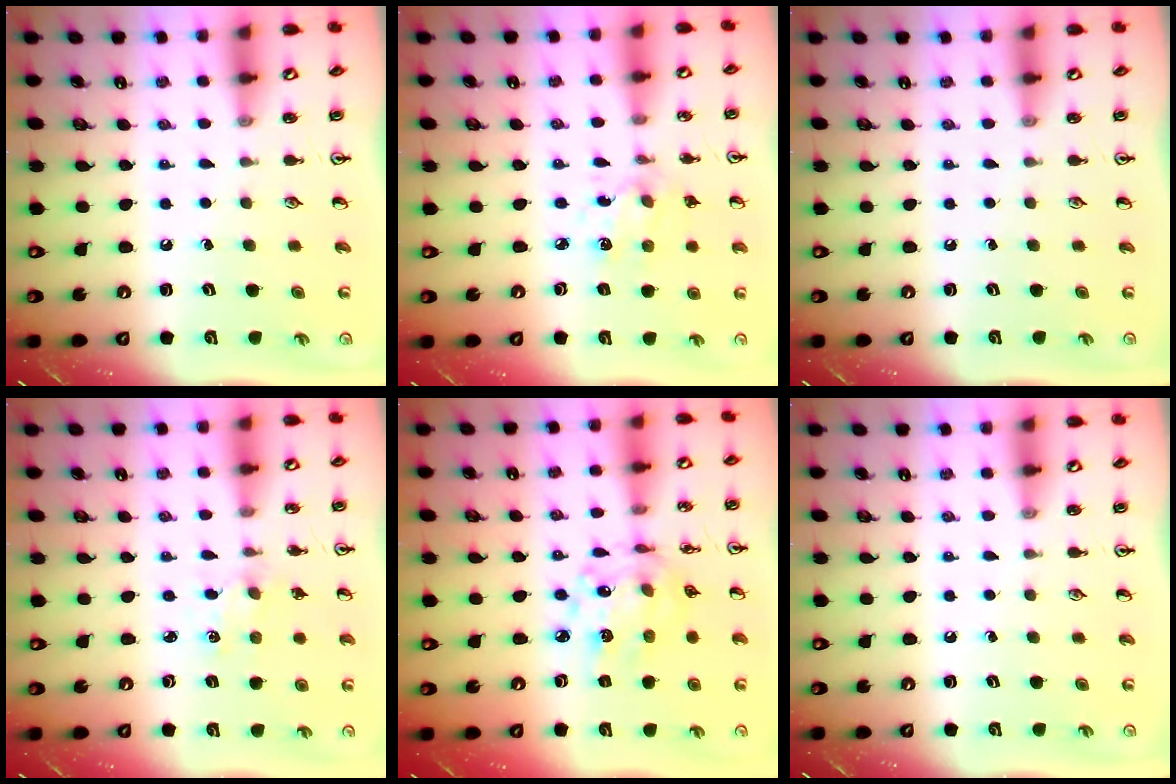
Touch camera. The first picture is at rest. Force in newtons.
{"total": 3.8, "press": 3.5, "slide": 1.4}
{"total": 0.0}
{"total": 0.7, "press": 0.7, "slide": 0.2}
{"total": 12.9, "press": 12.4, "slide": 3.4}
{"total": 0.0}